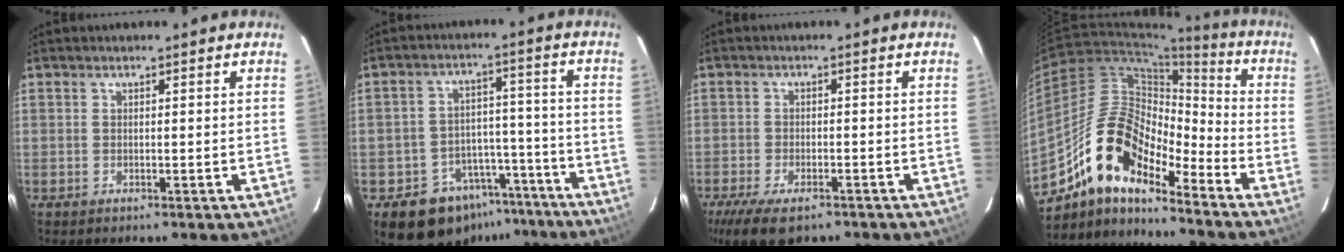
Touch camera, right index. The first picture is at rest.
{"total": 14.0, "force": [-10.2, 9.0, 3.0], "torque": [-0.065, 0.052, -0.127]}
{"total": 10.6, "force": [-7.3, 4.5, 6.2], "torque": [-0.146, -0.030, -0.124]}
{"total": 15.7, "force": [-11.9, 5.5, 8.6], "torque": [-0.148, 0.009, -0.235]}